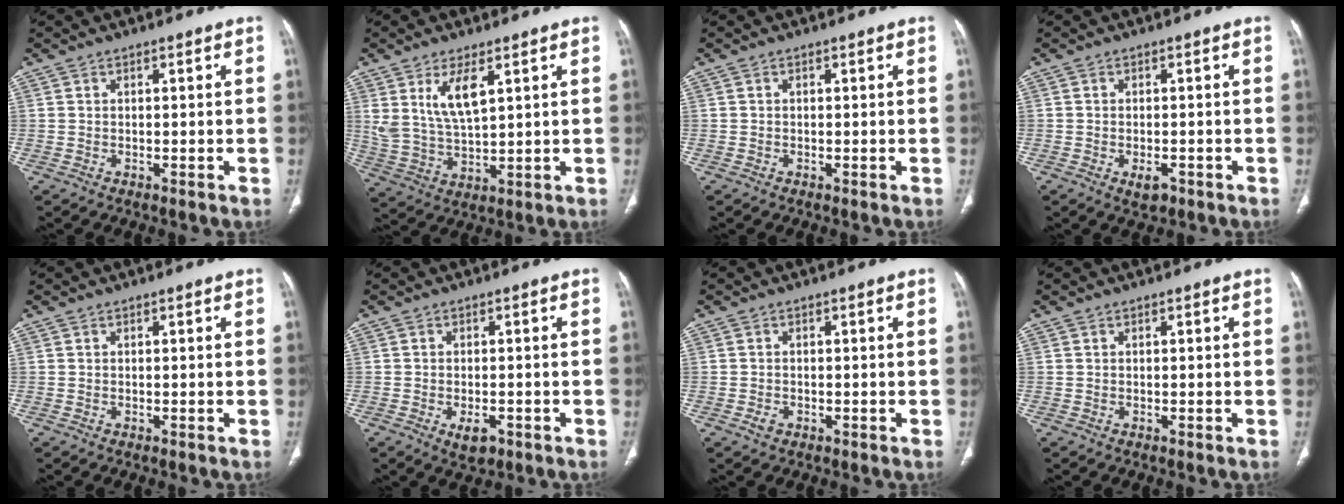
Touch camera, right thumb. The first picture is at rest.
{"total": 8.7, "force": [4.0, 3.5, 6.9], "torque": [-0.130, -0.023, 0.090]}
{"total": 0.0}
{"total": 2.7, "force": [-1.3, 1.5, 1.8], "torque": [-0.023, 0.002, -0.014]}
{"total": 0.0}
{"total": 3.5, "force": [-1.6, 1.9, 2.5], "torque": [-0.034, 0.003, -0.018]}
{"total": 1.5, "force": [-0.6, 1.1, 0.8], "torque": [-0.013, 0.004, -0.009]}
{"total": 0.0}